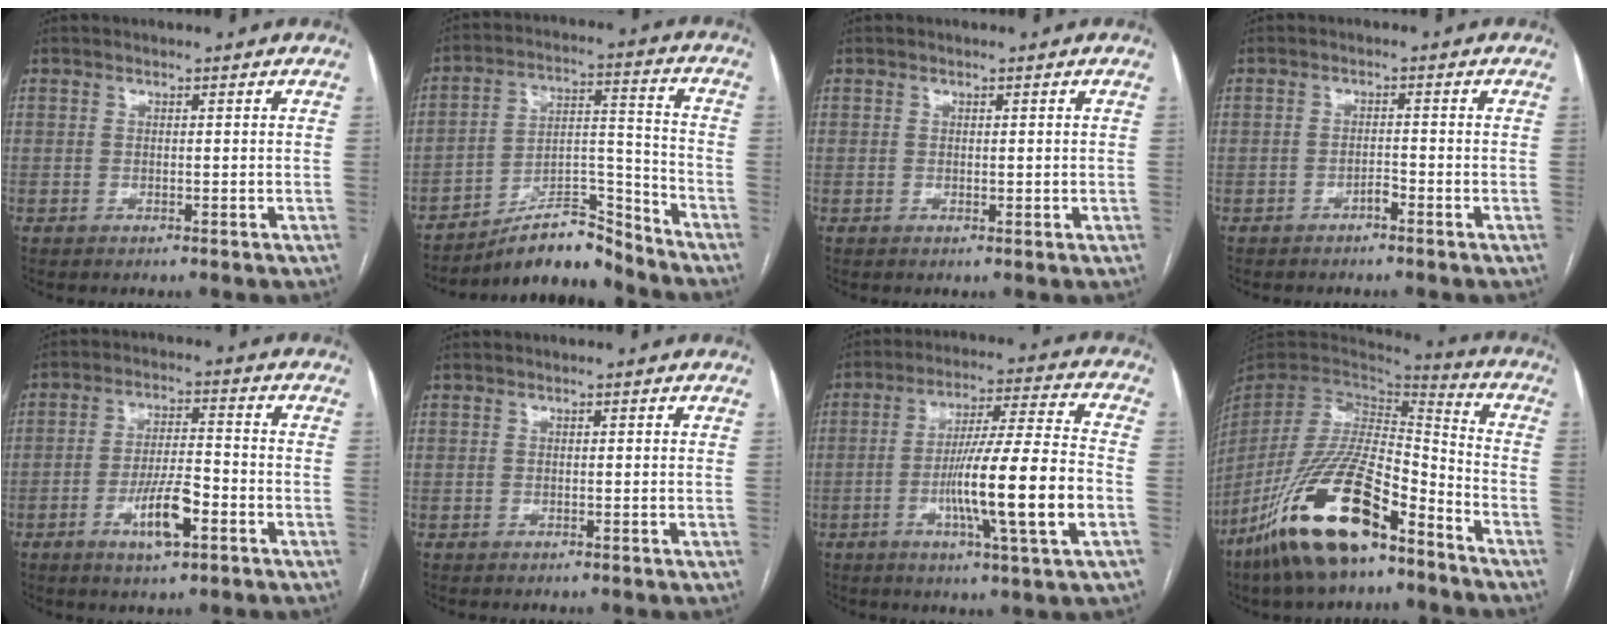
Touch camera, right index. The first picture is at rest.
{"total": 10.7, "force": [-10.0, 2.3, 3.3], "torque": [-0.047, 0.046, -0.170]}
{"total": 0.7, "force": [0.0, 0.4, 0.5], "torque": [-0.008, -0.002, 0.002]}
{"total": 1.5, "force": [-1.2, 0.3, 0.8], "torque": [-0.012, 0.003, -0.019]}
{"total": 8.0, "force": [-3.6, 1.8, 6.9], "torque": [-0.131, 0.000, -0.059]}
{"total": 0.0}
{"total": 16.1, "force": [-4.0, -0.5, 15.6], "torque": [-0.268, -0.007, -0.071]}
{"total": 21.8, "force": [-13.8, 5.7, 15.8], "torque": [-0.333, -0.031, -0.253]}